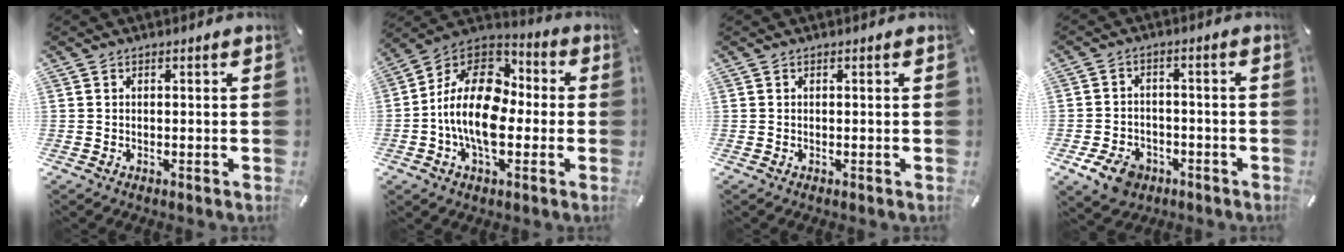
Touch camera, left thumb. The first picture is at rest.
{"total": 17.5, "force": [-3.4, 11.2, 13.0], "torque": [-0.272, 0.015, -0.062]}
{"total": 0.0}
{"total": 7.3, "force": [-4.2, 5.0, 3.1], "torque": [-0.068, 0.024, -0.080]}